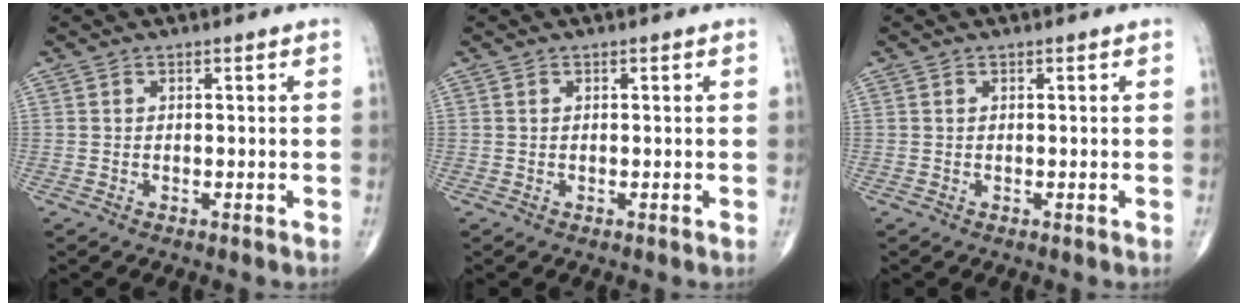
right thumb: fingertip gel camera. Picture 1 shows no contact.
{"total": 0.0}
{"total": 0.0}